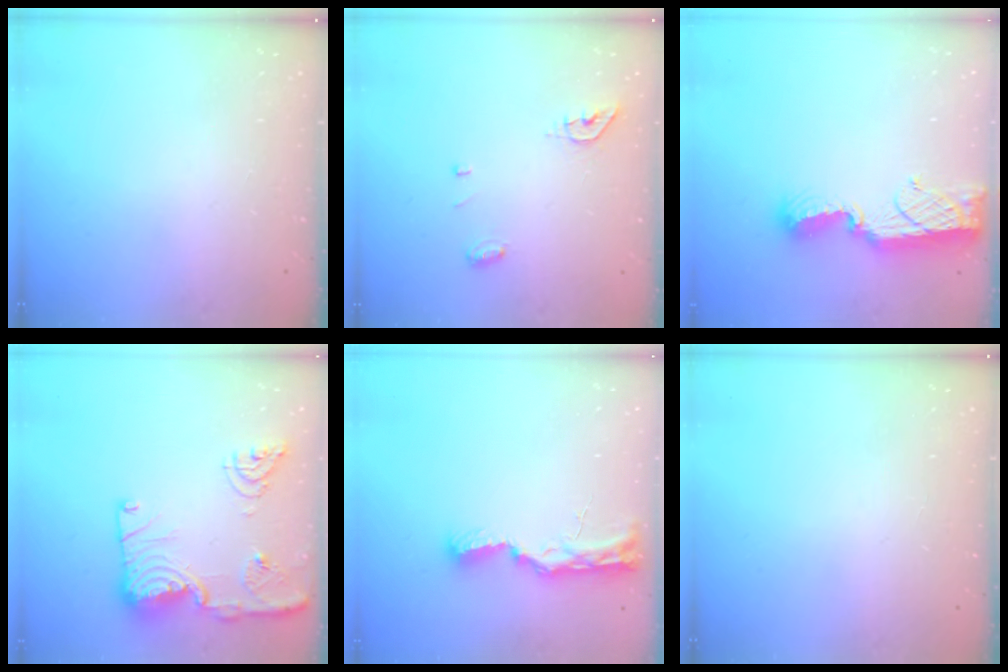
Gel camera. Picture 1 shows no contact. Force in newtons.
{"total": 8.4, "press": 5.6, "slide": 6.3}
{"total": 11.0, "press": 11.0, "slide": 0.6}
{"total": 19.6, "press": 18.8, "slide": 5.6}
{"total": 11.1, "press": 9.8, "slide": 5.2}
{"total": 0.0}